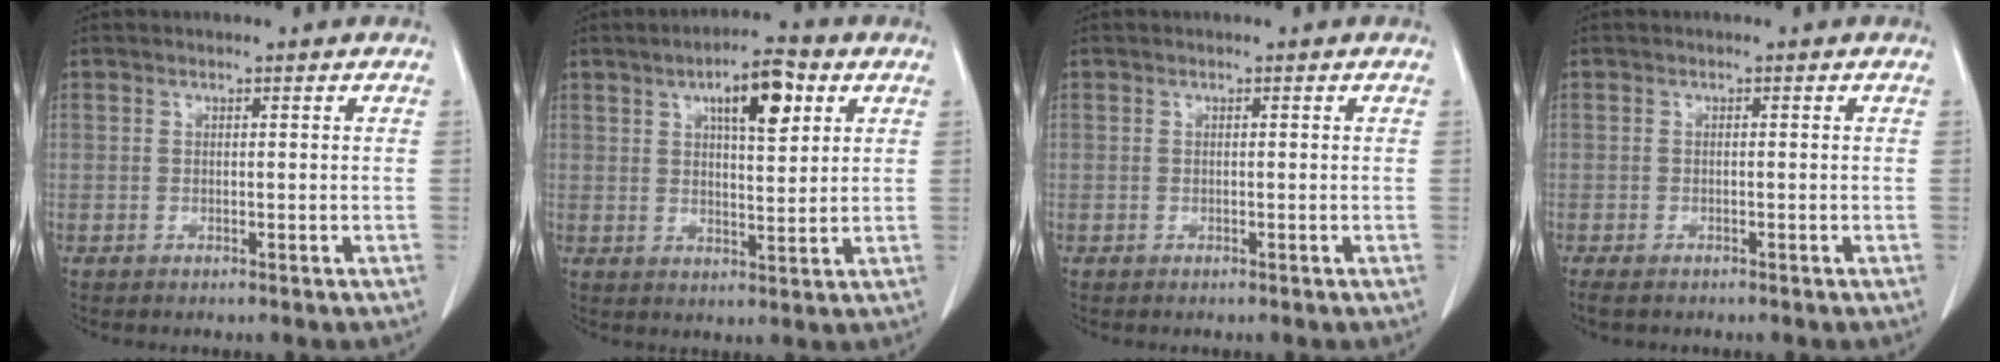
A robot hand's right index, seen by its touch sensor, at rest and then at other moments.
{"total": 8.7, "force": [3.8, 2.4, 7.5], "torque": [-0.118, 0.010, 0.058]}
{"total": 0.0}
{"total": 2.0, "force": [-1.5, 0.7, 1.0], "torque": [-0.017, -0.004, -0.025]}